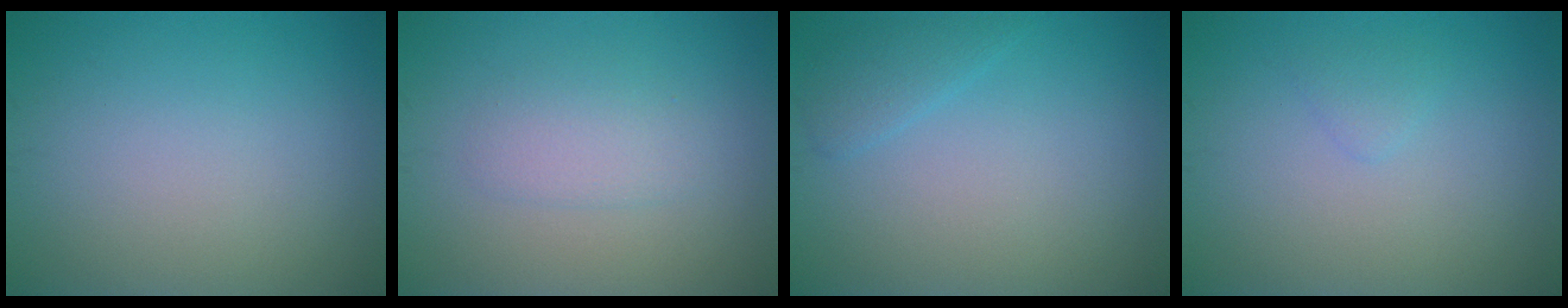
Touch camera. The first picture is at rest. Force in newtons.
{"total": 2.0, "press": 2.0, "slide": 0.1}
{"total": 1.5, "press": 1.5, "slide": 0.1}
{"total": 0.9, "press": 0.9, "slide": 0.1}